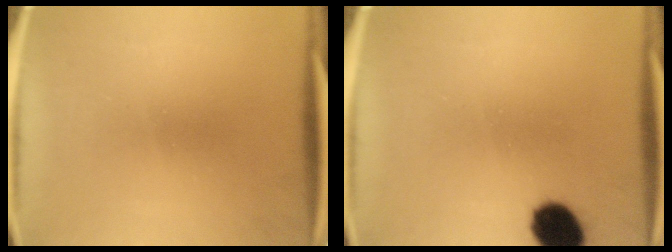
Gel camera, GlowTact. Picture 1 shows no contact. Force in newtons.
{"total": 8.9}